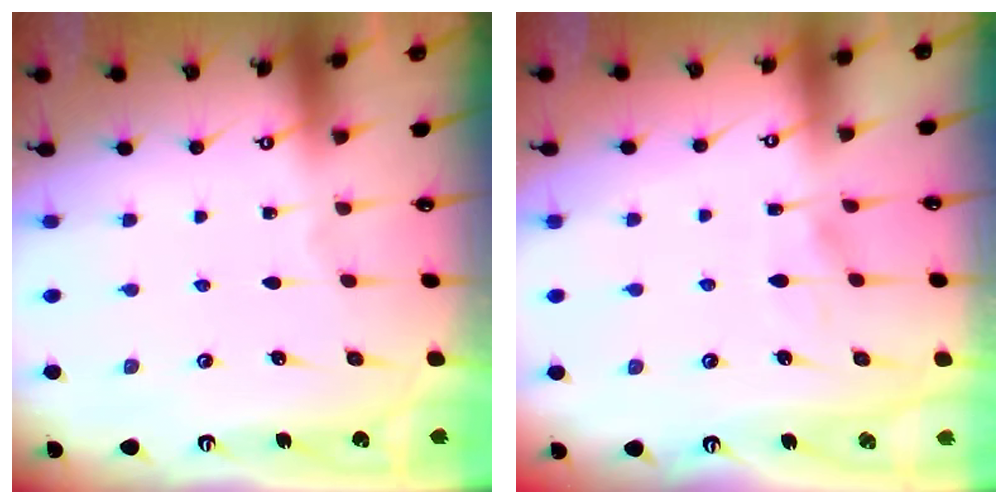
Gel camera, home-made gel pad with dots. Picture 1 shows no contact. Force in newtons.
{"total": 5.3, "press": 5.2, "slide": 0.6}